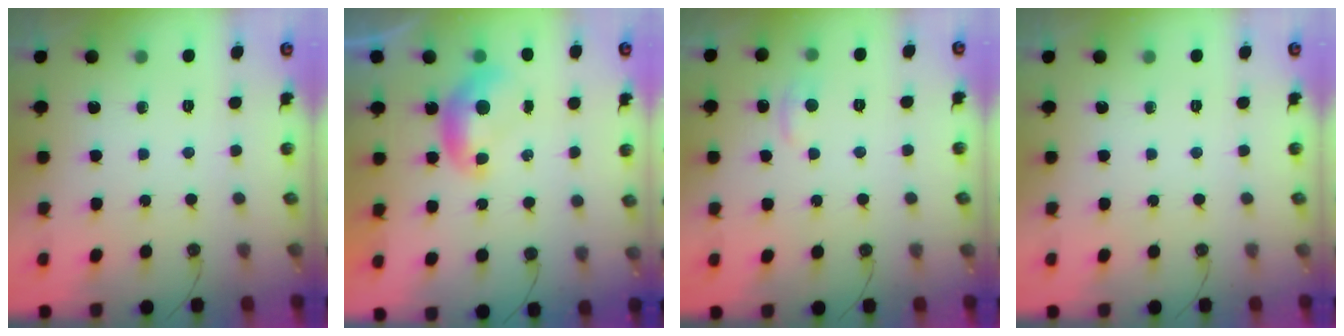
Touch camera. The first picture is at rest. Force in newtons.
{"total": 0.0}
{"total": 1.0, "press": 0.0, "slide": 1.0}
{"total": 0.0}